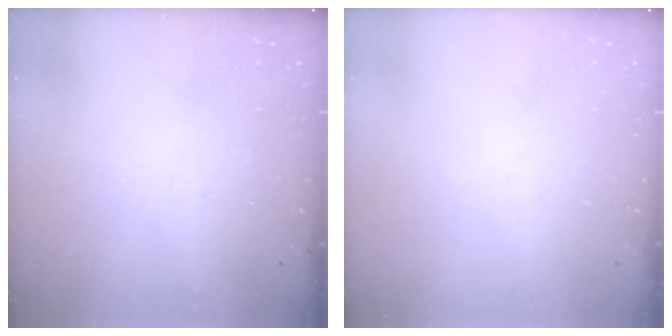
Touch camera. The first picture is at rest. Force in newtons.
{"total": 0.0}